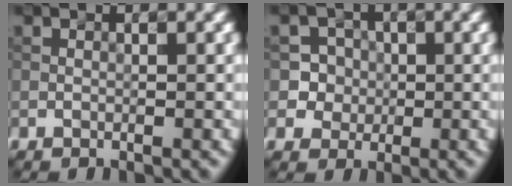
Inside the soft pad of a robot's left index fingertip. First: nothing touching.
{"total": 3.9, "force": [0.1, 3.8, 0.5], "torque": [0.010, 0.018, 0.004]}